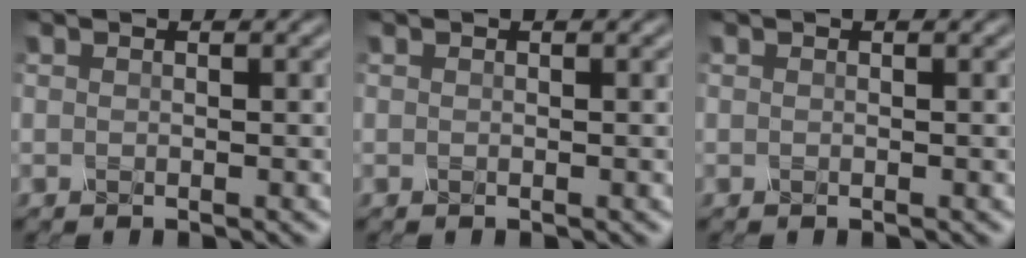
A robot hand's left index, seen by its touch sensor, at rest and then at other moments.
{"total": 0.0}
{"total": 0.0}